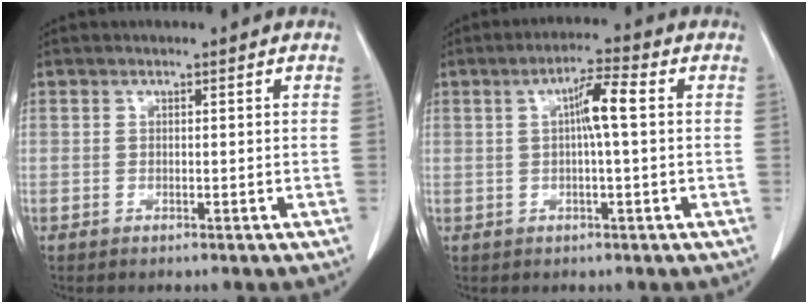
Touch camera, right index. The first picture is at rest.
{"total": 5.3, "force": [0.8, 0.2, 5.2], "torque": [-0.089, 0.011, 0.011]}